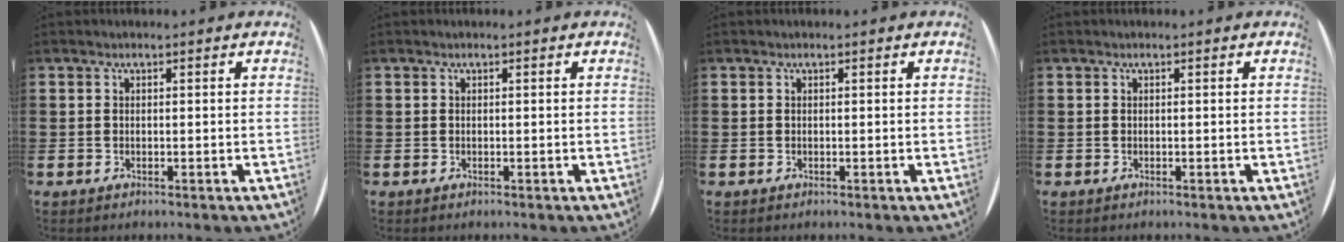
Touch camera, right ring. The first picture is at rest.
{"total": 0.0}
{"total": 0.0}
{"total": 0.0}